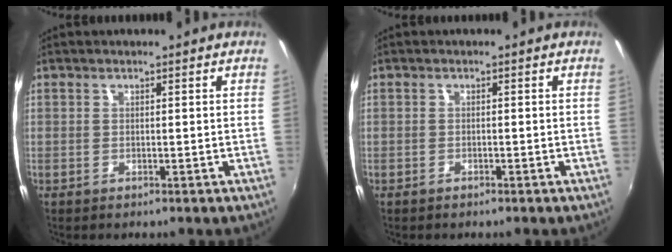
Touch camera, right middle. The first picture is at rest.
{"total": 0.8, "force": [-0.7, 0.3, 0.1], "torque": [-0.006, -0.002, -0.012]}